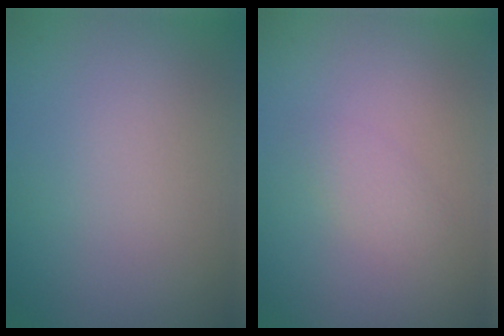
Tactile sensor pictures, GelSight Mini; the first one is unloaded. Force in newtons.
{"total": 1.3, "press": 1.3, "slide": 0.1}